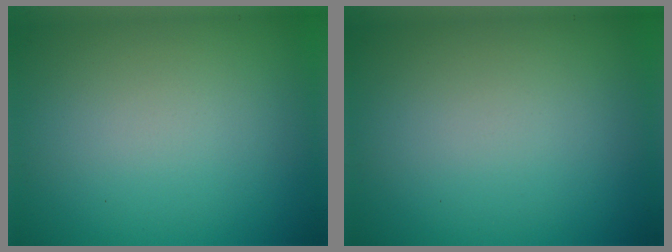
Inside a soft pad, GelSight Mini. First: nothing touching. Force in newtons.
{"total": 0.0}